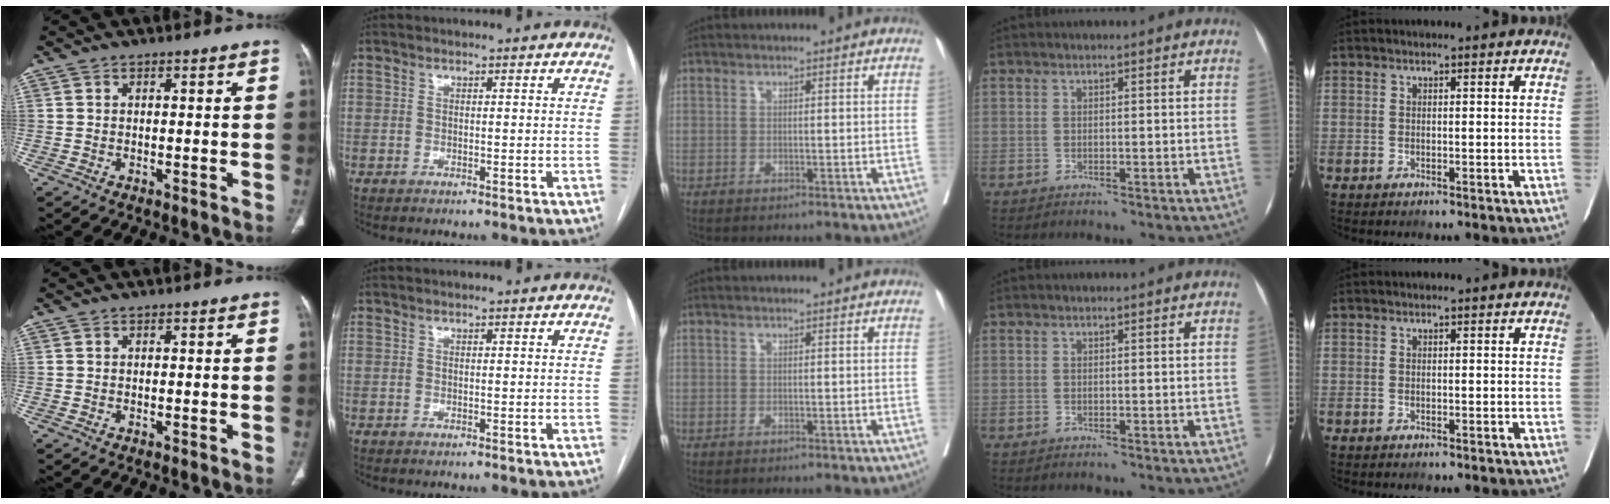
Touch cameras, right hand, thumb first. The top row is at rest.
{}